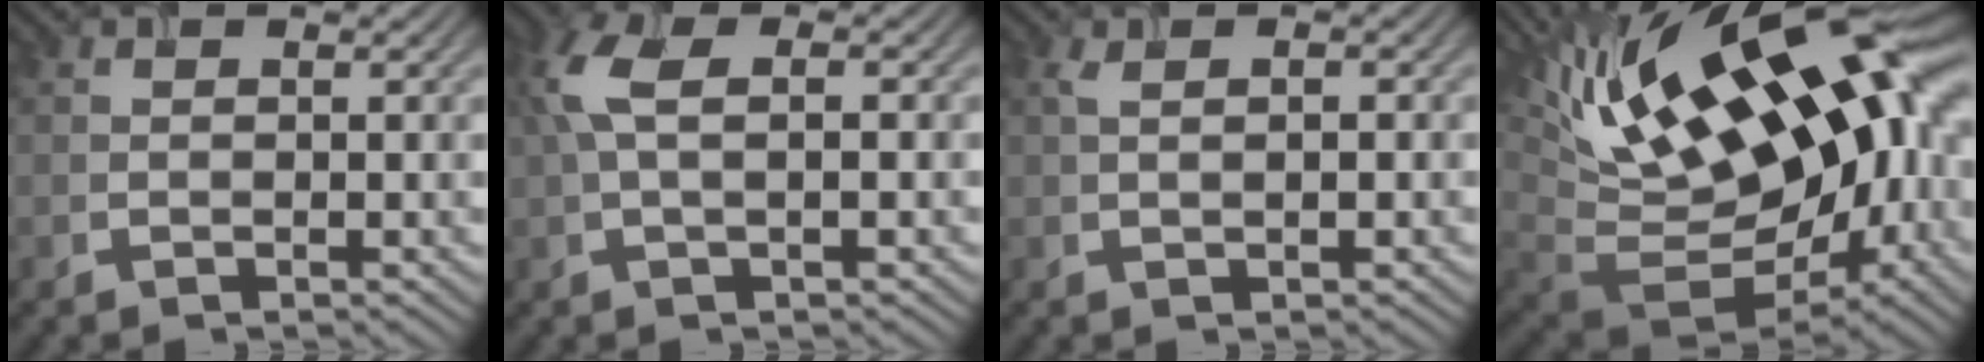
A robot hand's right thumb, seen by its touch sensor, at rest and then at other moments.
{"total": 5.2, "force": [0.7, 2.1, 4.7], "torque": [-0.116, 0.011, 0.009]}
{"total": 2.1, "force": [0.3, 0.6, 2.0], "torque": [-0.039, 0.002, 0.007]}
{"total": 21.8, "force": [5.8, 10.4, 18.2], "torque": [-0.336, 0.024, 0.112]}